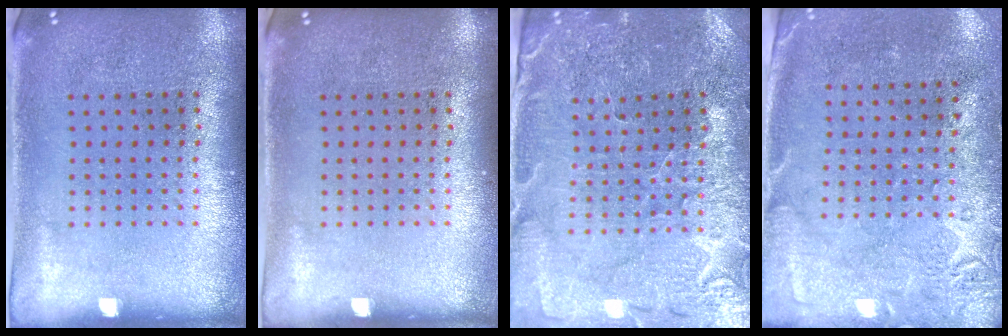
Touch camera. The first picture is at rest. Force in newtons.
{"total": 0.0}
{"total": 1.8, "press": 1.8, "slide": 0.2}
{"total": 2.8, "press": 2.2, "slide": 1.7}